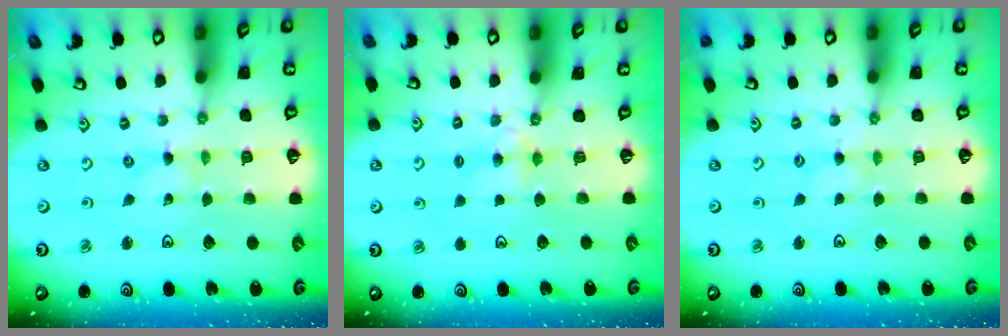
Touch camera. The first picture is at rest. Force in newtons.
{"total": 4.2, "press": 4.1, "slide": 0.6}
{"total": 1.8, "press": 1.8, "slide": 0.2}